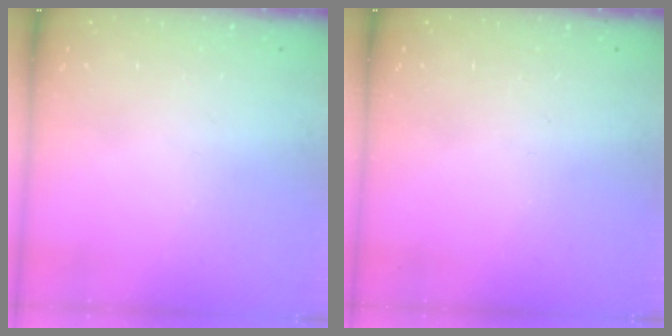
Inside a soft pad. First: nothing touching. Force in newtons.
{"total": 0.0}